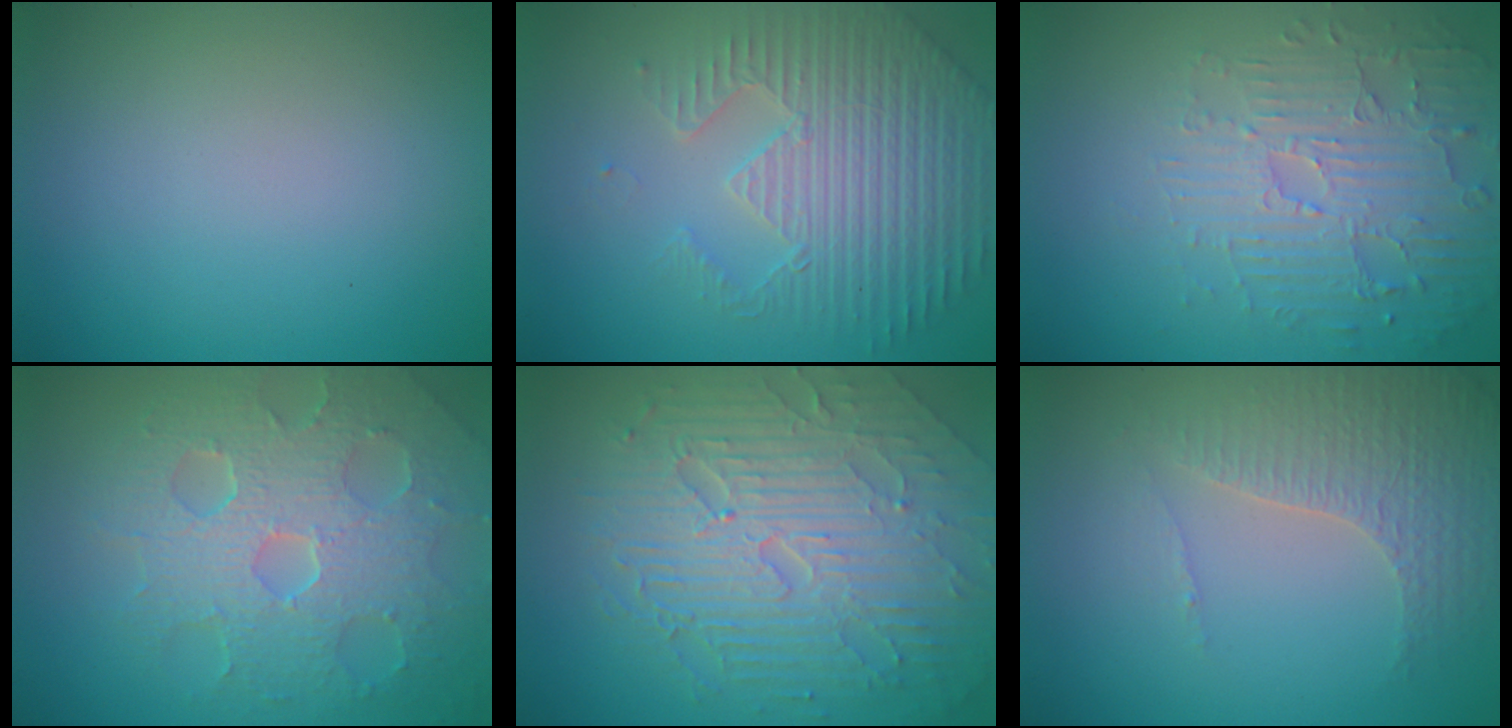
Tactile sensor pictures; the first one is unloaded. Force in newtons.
{"total": 4.9, "press": 4.6, "slide": 1.8}
{"total": 4.9, "press": 3.7, "slide": 3.2}
{"total": 8.3, "press": 5.7, "slide": 6.0}
{"total": 9.8, "press": 6.5, "slide": 7.4}
{"total": 4.3, "press": 3.1, "slide": 3.0}